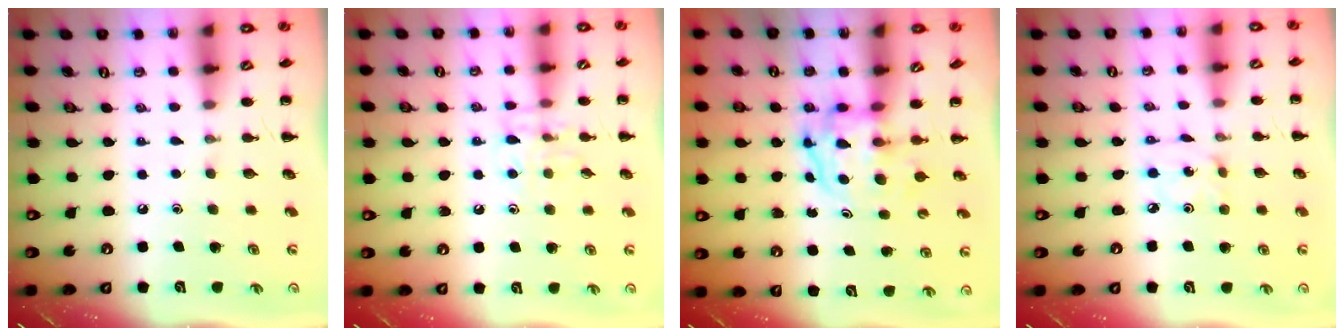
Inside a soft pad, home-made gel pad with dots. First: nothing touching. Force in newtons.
{"total": 7.6, "press": 7.6, "slide": 0.4}
{"total": 3.8, "press": 3.7, "slide": 0.6}
{"total": 1.8, "press": 1.7, "slide": 0.5}